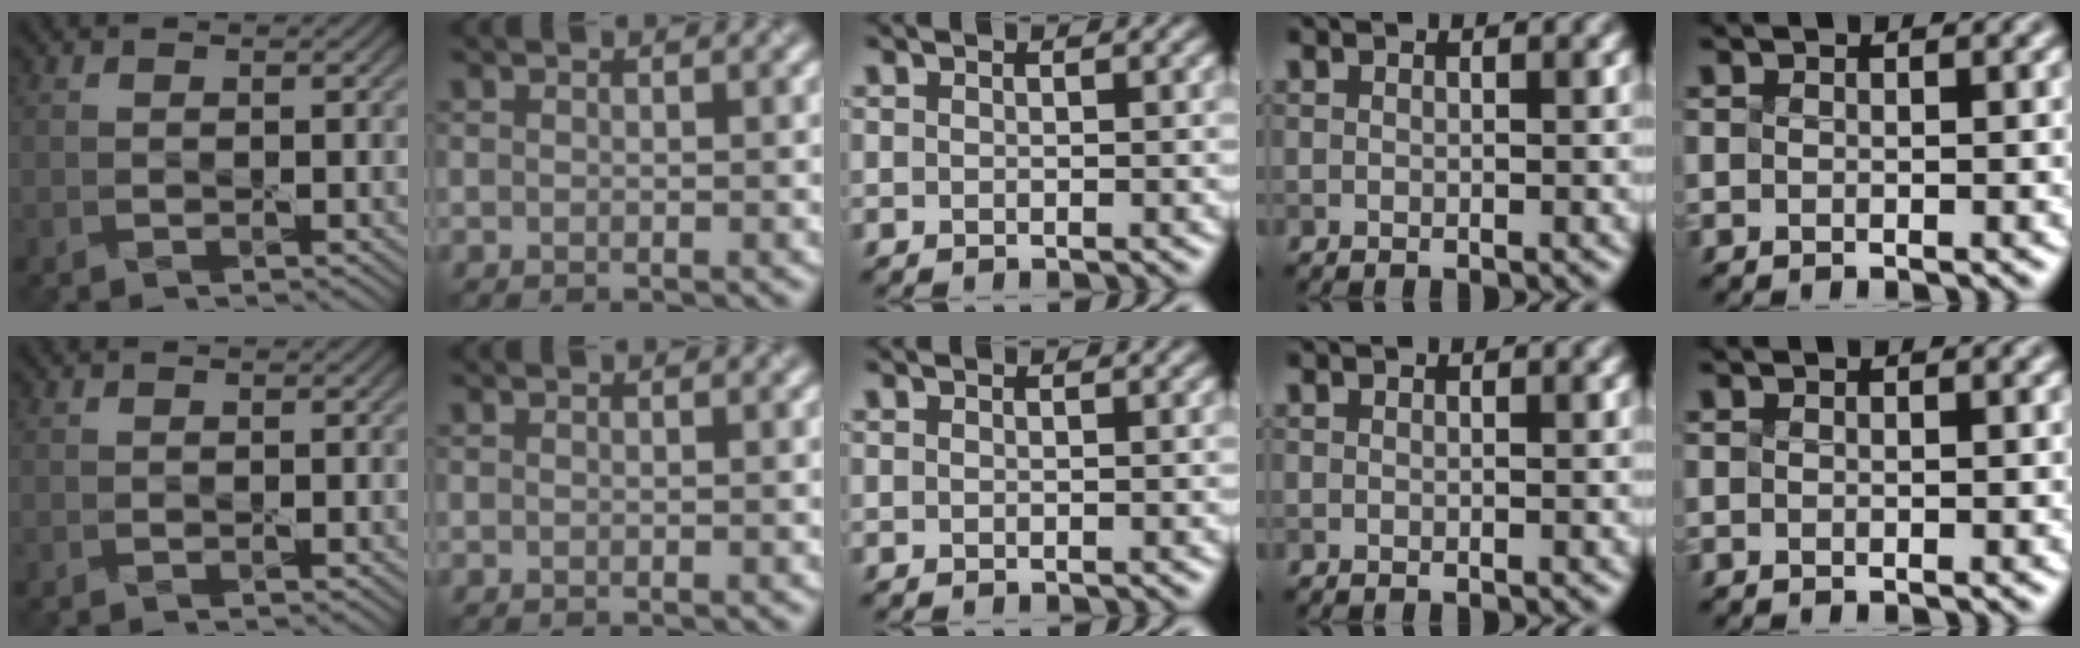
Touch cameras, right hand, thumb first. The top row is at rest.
{}